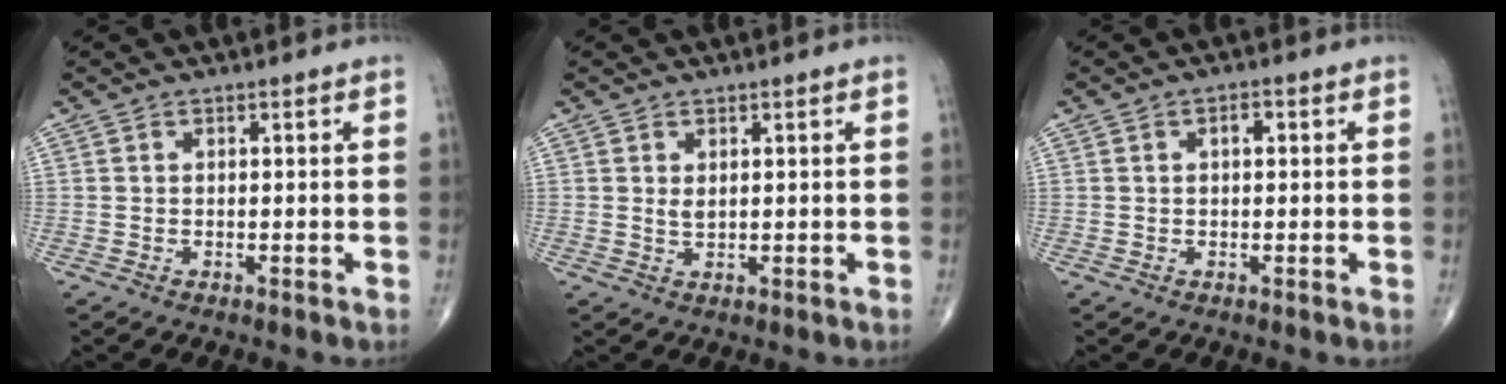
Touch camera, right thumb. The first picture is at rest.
{"total": 1.4, "force": [0.5, 0.7, 1.1], "torque": [-0.019, -0.005, 0.014]}
{"total": 1.8, "force": [0.4, 1.0, 1.5], "torque": [-0.022, 0.006, 0.004]}